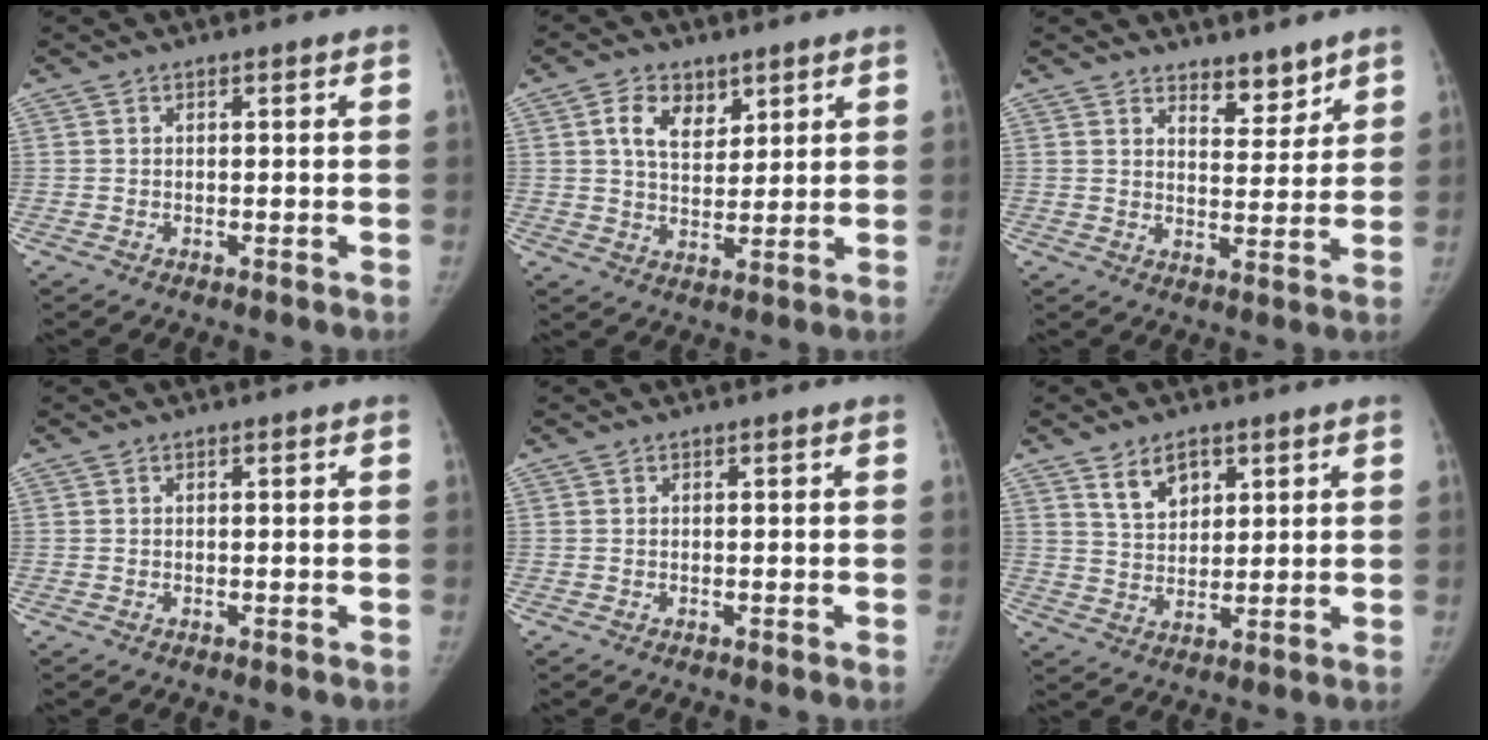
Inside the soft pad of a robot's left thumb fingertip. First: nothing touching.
{"total": 7.3, "force": [3.5, 4.7, 4.3], "torque": [-0.051, -0.021, 0.062]}
{"total": 5.2, "force": [4.3, 2.3, 1.8], "torque": [0.000, -0.036, 0.070]}
{"total": 0.0}
{"total": 0.0}
{"total": 6.3, "force": [3.7, 3.9, 3.3], "torque": [-0.035, -0.026, 0.071]}